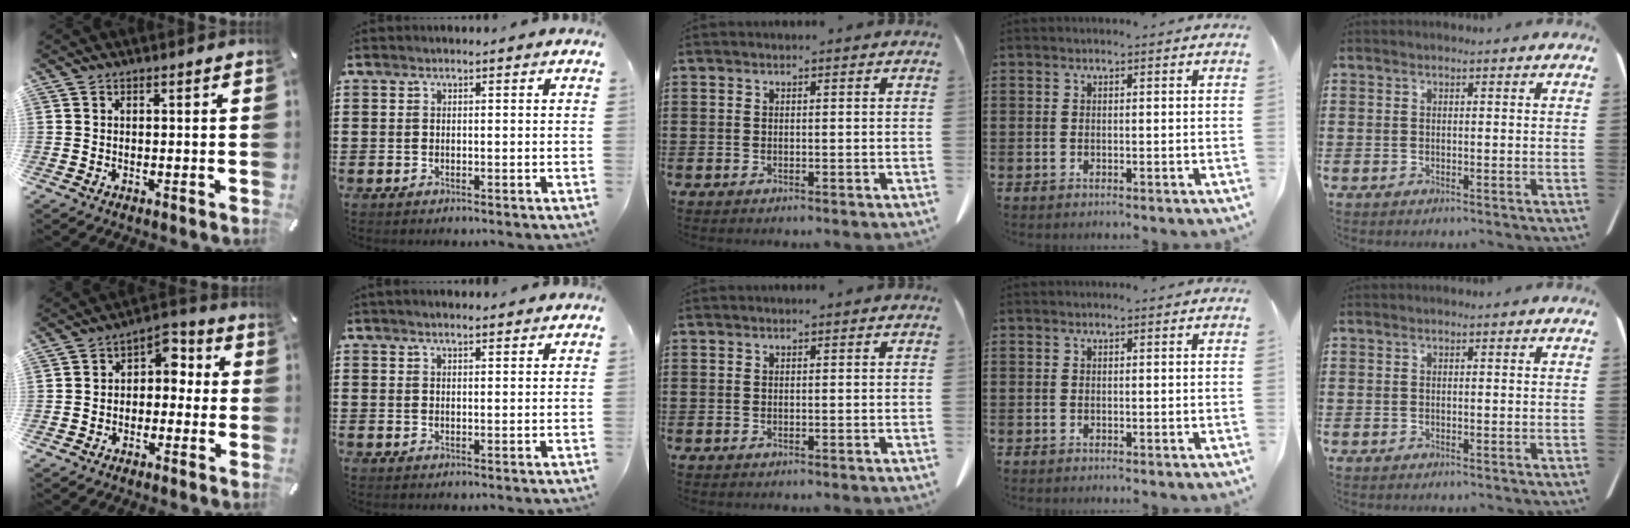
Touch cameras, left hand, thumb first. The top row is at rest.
{"thumb": {"total": 5.0, "force": [-0.7, 4.5, 2.2], "torque": [-0.030, 0.008, -0.020]}, "index": {"total": 1.7, "force": [1.6, 0.2, 0.5], "torque": [-0.013, 0.004, 0.031]}}